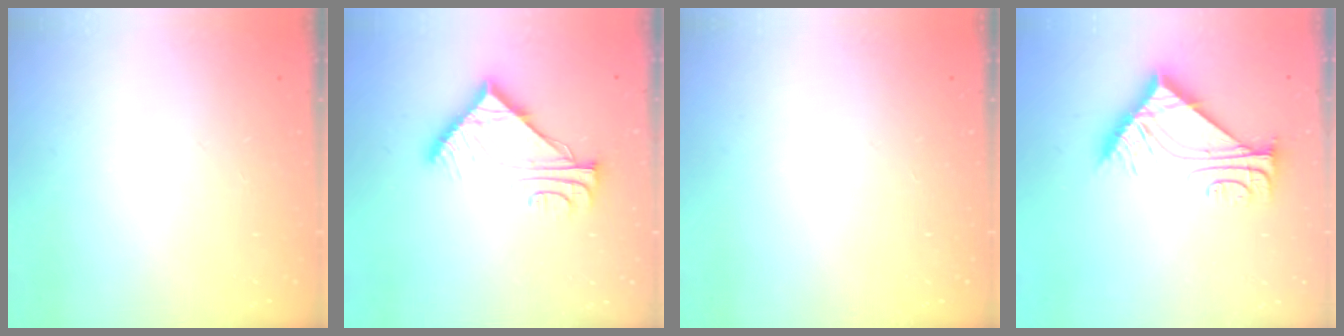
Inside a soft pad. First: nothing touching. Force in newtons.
{"total": 9.1, "press": 9.0, "slide": 0.9}
{"total": 0.0}
{"total": 9.4, "press": 9.4, "slide": 0.2}